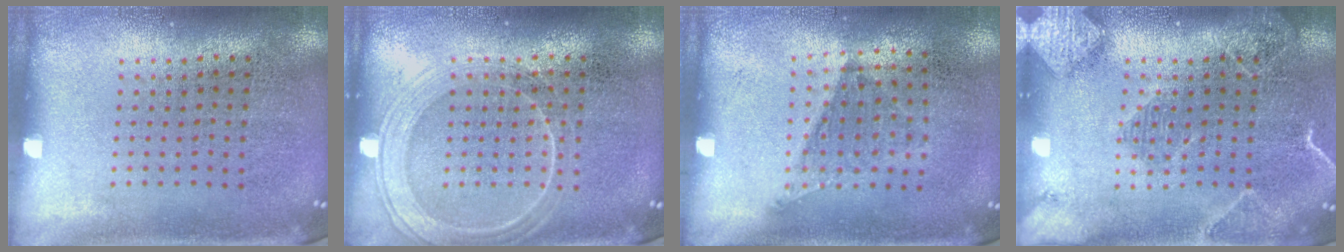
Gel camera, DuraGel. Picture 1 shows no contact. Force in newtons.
{"total": 2.4, "press": 2.4, "slide": 0.4}
{"total": 1.1, "press": 0.8, "slide": 0.8}
{"total": 2.2, "press": 2.1, "slide": 0.8}